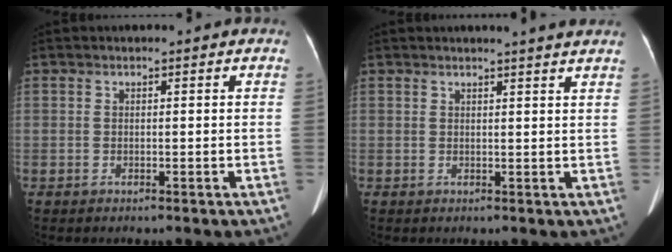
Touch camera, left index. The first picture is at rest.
{"total": 4.8, "force": [4.3, -0.6, 2.0], "torque": [-0.028, 0.004, 0.040]}